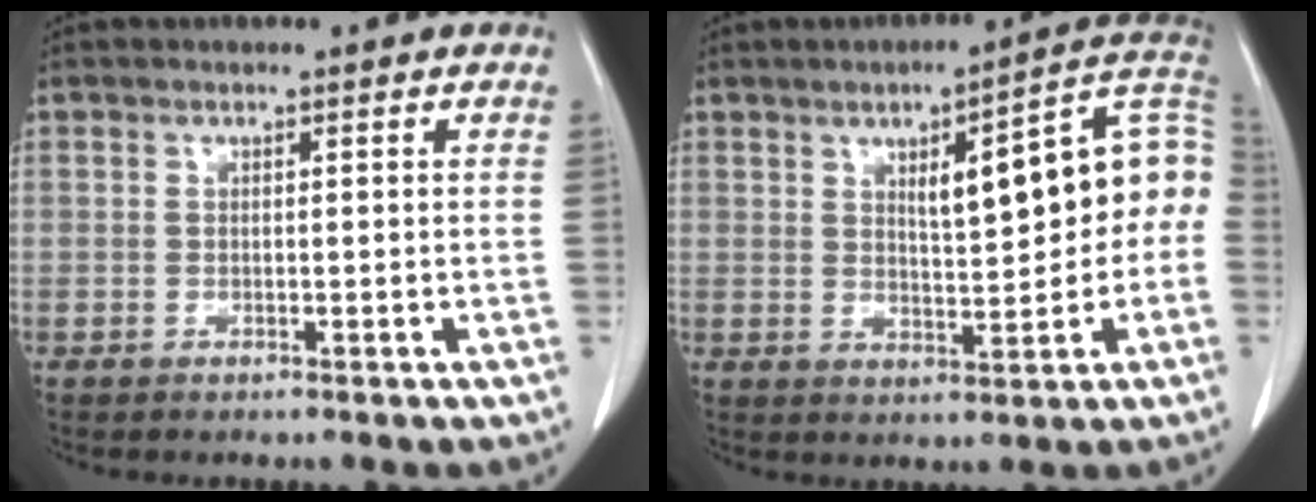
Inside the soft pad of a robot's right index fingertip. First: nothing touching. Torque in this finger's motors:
{"motor_torque": [1.03, 0.69, 0.29, 0.09]}